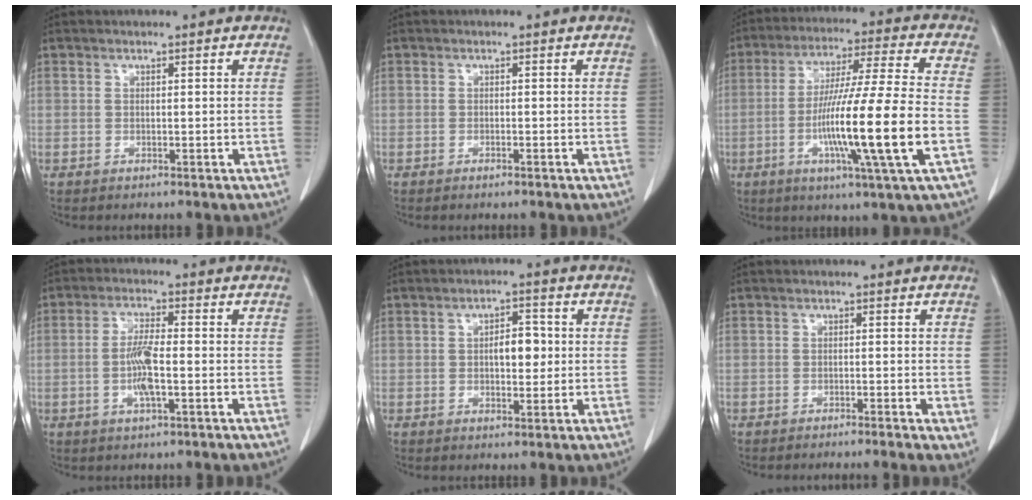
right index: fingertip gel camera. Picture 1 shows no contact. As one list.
[{"total": 0.6, "force": [-0.5, 0.1, 0.4], "torque": [-0.013, -0.002, -0.006]}, {"total": 16.8, "force": [-4.3, -1.1, 16.2], "torque": [-0.297, -0.014, -0.081]}, {"total": 5.4, "force": [-1.3, 0.9, 5.2], "torque": [-0.109, 0.000, -0.024]}, {"total": 4.3, "force": [0.1, 2.0, 3.8], "torque": [-0.058, 0.006, 0.006]}, {"total": 4.2, "force": [-2.8, 0.5, 3.1], "torque": [-0.031, -0.009, -0.040]}]